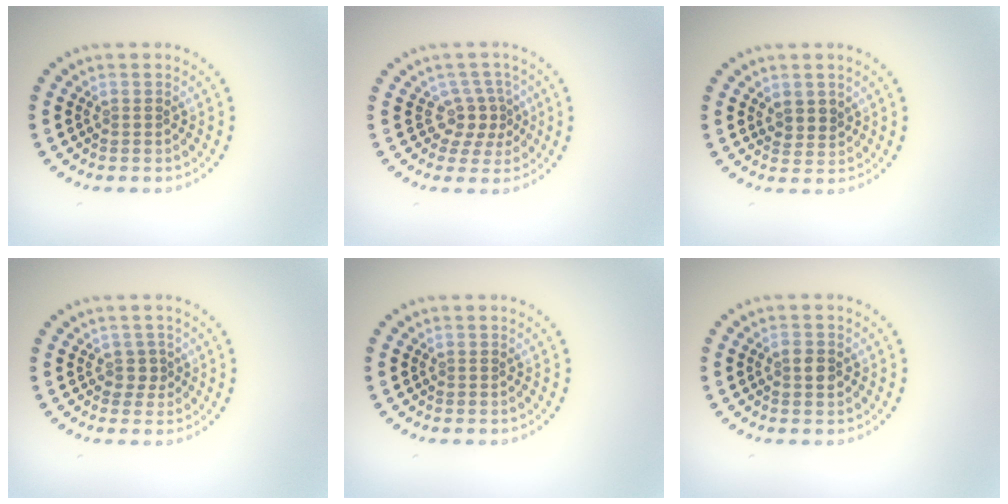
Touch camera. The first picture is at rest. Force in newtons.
{"total": 2.6, "press": 1.9, "slide": 1.8}
{"total": 1.8, "press": 1.4, "slide": 1.1}
{"total": 1.1, "press": 0.8, "slide": 0.7}
{"total": 0.0}
{"total": 1.9, "press": 1.9, "slide": 0.1}